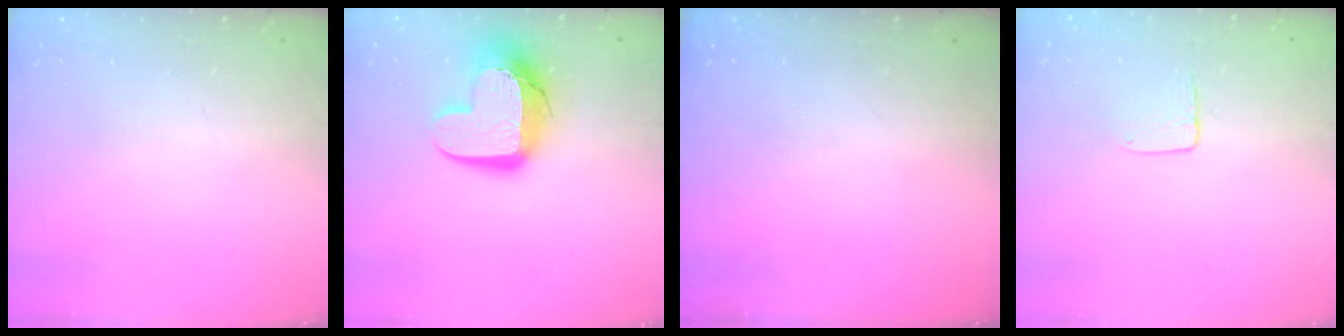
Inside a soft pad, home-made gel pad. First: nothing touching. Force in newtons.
{"total": 13.3, "press": 13.3, "slide": 1.4}
{"total": 0.0}
{"total": 4.3, "press": 4.3, "slide": 0.4}